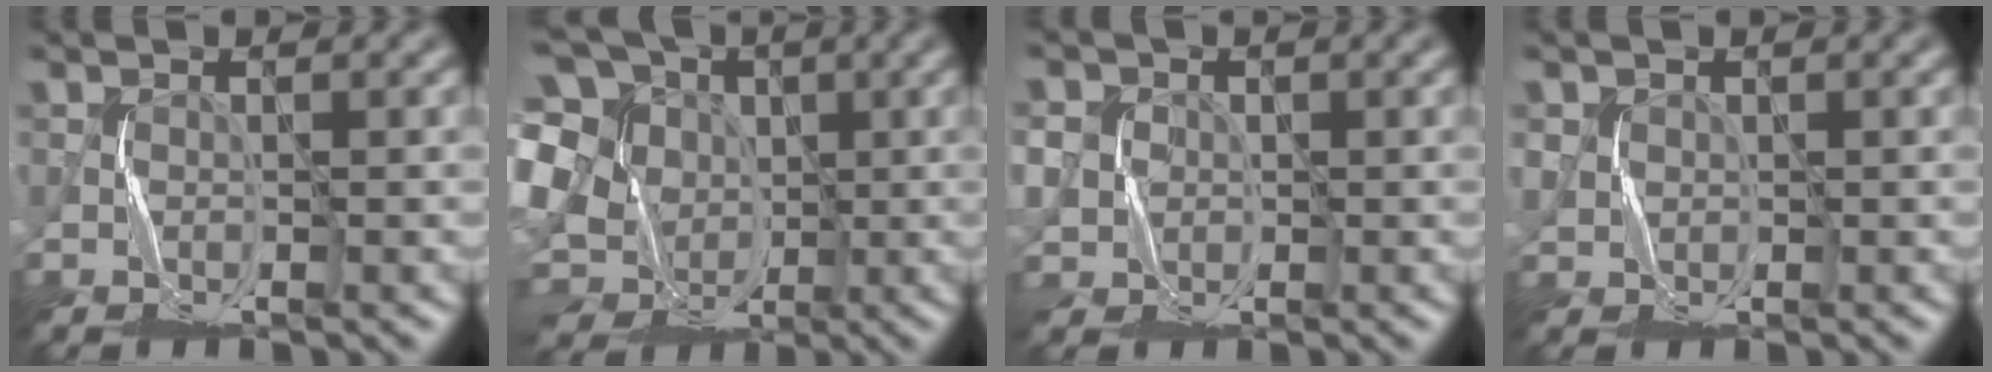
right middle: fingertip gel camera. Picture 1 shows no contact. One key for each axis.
{"total": 14.8, "fx": -2.9, "fy": 12.1, "fz": 8.1, "tx": -0.174, "ty": 0.011, "tz": -0.048}
{"total": 3.0, "fx": 0.1, "fy": 3.0, "fz": 0.3, "tx": -0.016, "ty": 0.007, "tz": -0.005}
{"total": 1.1, "fx": 0.3, "fy": 1.0, "fz": -0.1, "tx": -0.011, "ty": -0.003, "tz": 0.008}